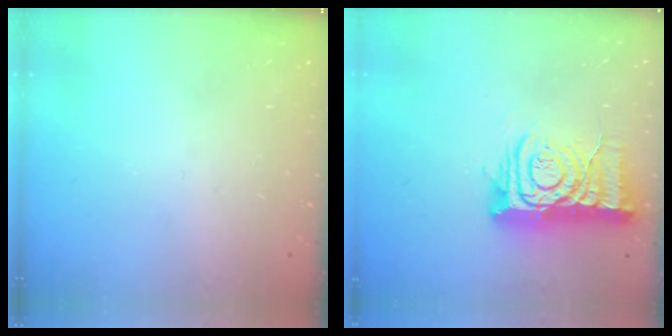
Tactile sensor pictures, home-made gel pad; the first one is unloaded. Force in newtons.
{"total": 12.8, "press": 12.8, "slide": 1.4}